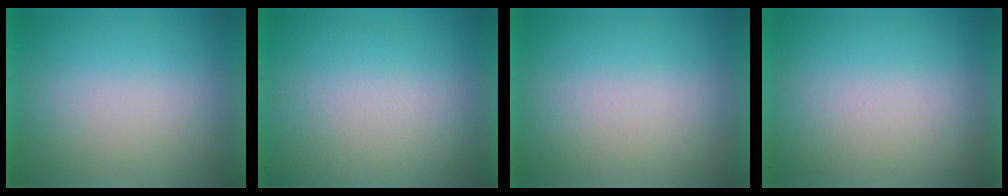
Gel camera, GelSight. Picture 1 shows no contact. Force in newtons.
{"total": 2.7}
{"total": 1.4}
{"total": 1.4}